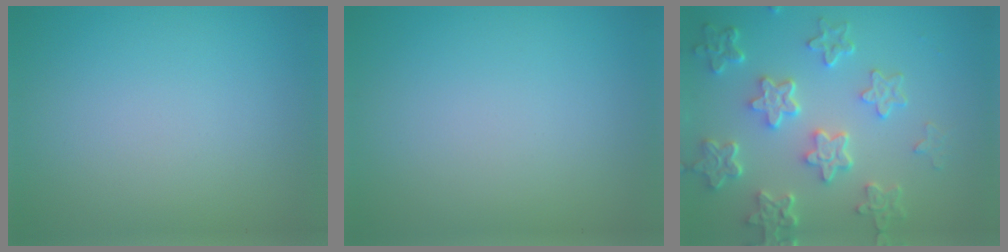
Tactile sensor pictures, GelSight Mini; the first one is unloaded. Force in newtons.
{"total": 0.0}
{"total": 6.2, "press": 4.8, "slide": 4.0}